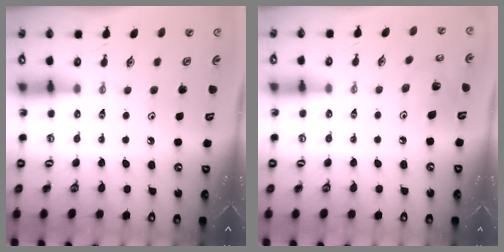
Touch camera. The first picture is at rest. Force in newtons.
{"total": 6.5, "press": 6.5, "slide": 0.8}